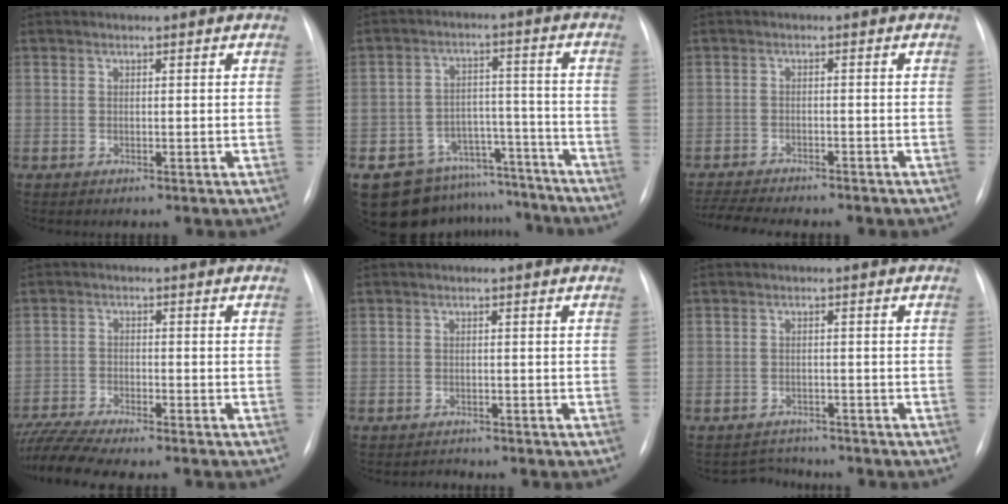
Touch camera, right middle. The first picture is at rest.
{"total": 12.4, "force": [-10.5, 6.4, 1.4], "torque": [-0.013, 0.058, -0.143]}
{"total": 10.9, "force": [-9.6, 1.9, 4.9], "torque": [-0.078, -0.003, -0.132]}
{"total": 8.5, "force": [-7.7, -0.3, 3.6], "torque": [-0.068, -0.015, -0.130]}
{"total": 1.0, "force": [-0.9, 0.1, -0.4], "torque": [0.004, -0.007, -0.014]}
{"total": 2.8, "force": [-2.6, 0.6, -0.8], "torque": [0.007, -0.005, -0.037]}